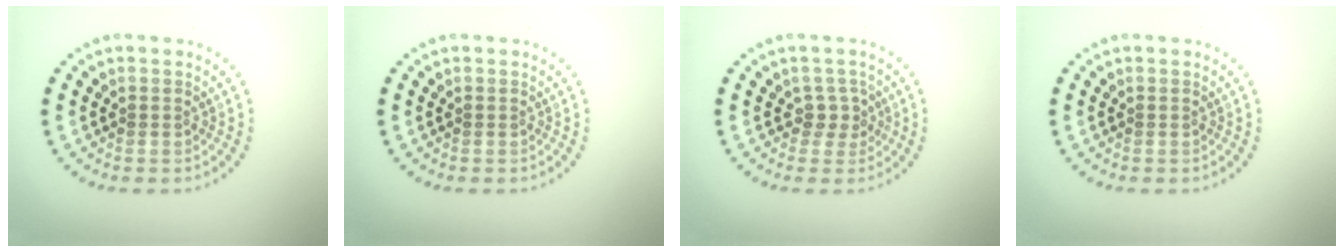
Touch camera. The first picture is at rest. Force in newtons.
{"total": 0.0}
{"total": 1.7, "press": 1.3, "slide": 1.1}
{"total": 0.0}